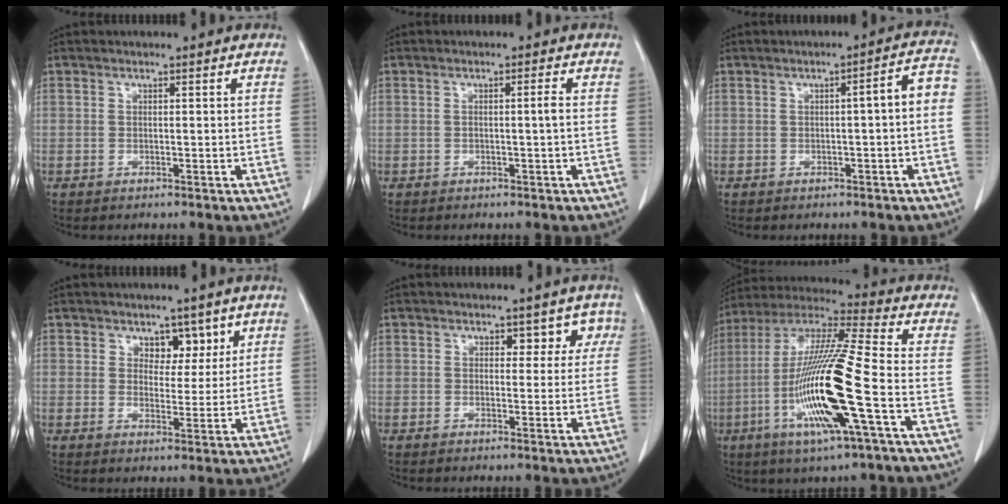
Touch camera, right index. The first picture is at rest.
{"total": 1.3, "force": [-0.1, -0.3, 1.2], "torque": [-0.021, -0.001, -0.002]}
{"total": 4.2, "force": [-0.5, 0.4, 4.2], "torque": [-0.049, 0.018, -0.008]}
{"total": 4.4, "force": [2.5, 2.8, 2.2], "torque": [-0.016, 0.001, 0.039]}
{"total": 3.5, "force": [1.7, 2.6, 1.6], "torque": [0.008, 0.008, 0.013]}
{"total": 19.4, "force": [-5.5, 0.5, 18.6], "torque": [-0.385, -0.019, -0.110]}